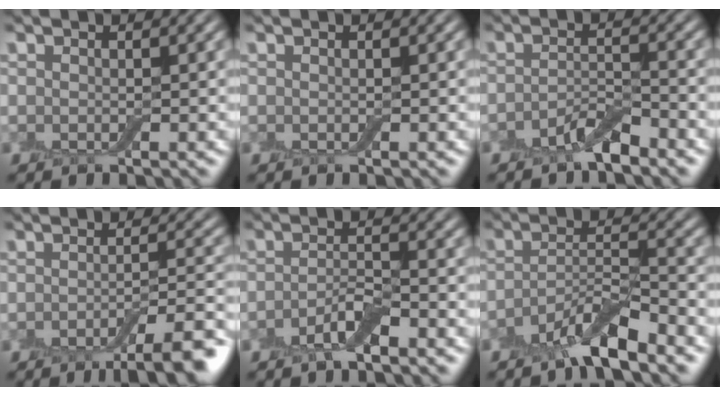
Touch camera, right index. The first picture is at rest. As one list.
[{"total": 0.0}, {"total": 2.8, "force": [-2.1, 0.7, 1.7], "torque": [-0.031, 0.006, -0.043]}, {"total": 6.2, "force": [-3.5, 1.3, 4.9], "torque": [-0.063, 0.002, -0.052]}, {"total": 2.5, "force": [-1.6, 0.6, 1.8], "torque": [-0.036, 0.006, -0.035]}, {"total": 5.1, "force": [-3.8, 1.2, 3.3], "torque": [-0.059, -0.002, -0.076]}]